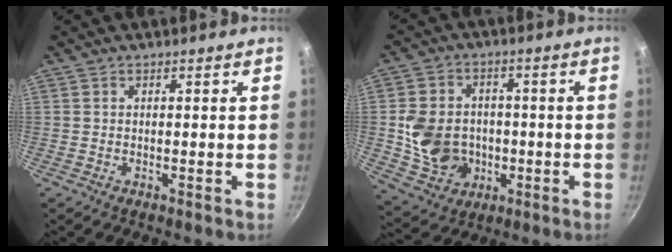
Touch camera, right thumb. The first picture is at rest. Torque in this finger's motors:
{"motor_torque": [0.13, 0.69, 1.02, 0.03, 0.02]}